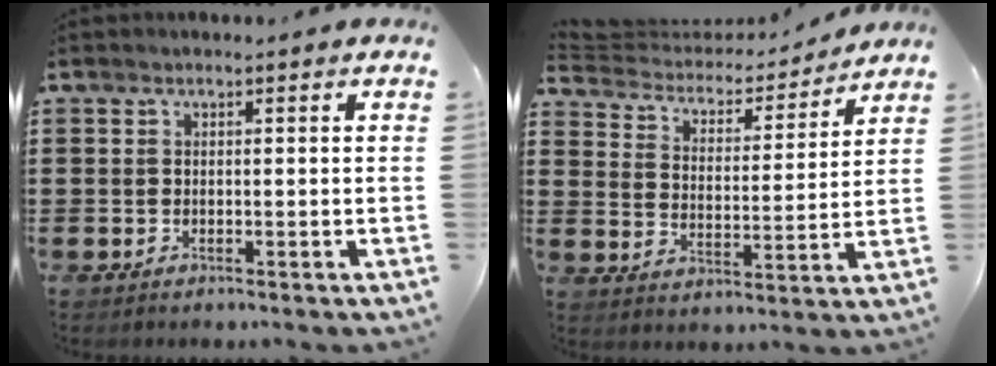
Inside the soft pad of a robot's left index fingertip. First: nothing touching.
{"total": 4.0, "force": [3.7, 1.1, 0.8], "torque": [-0.041, -0.023, 0.058]}